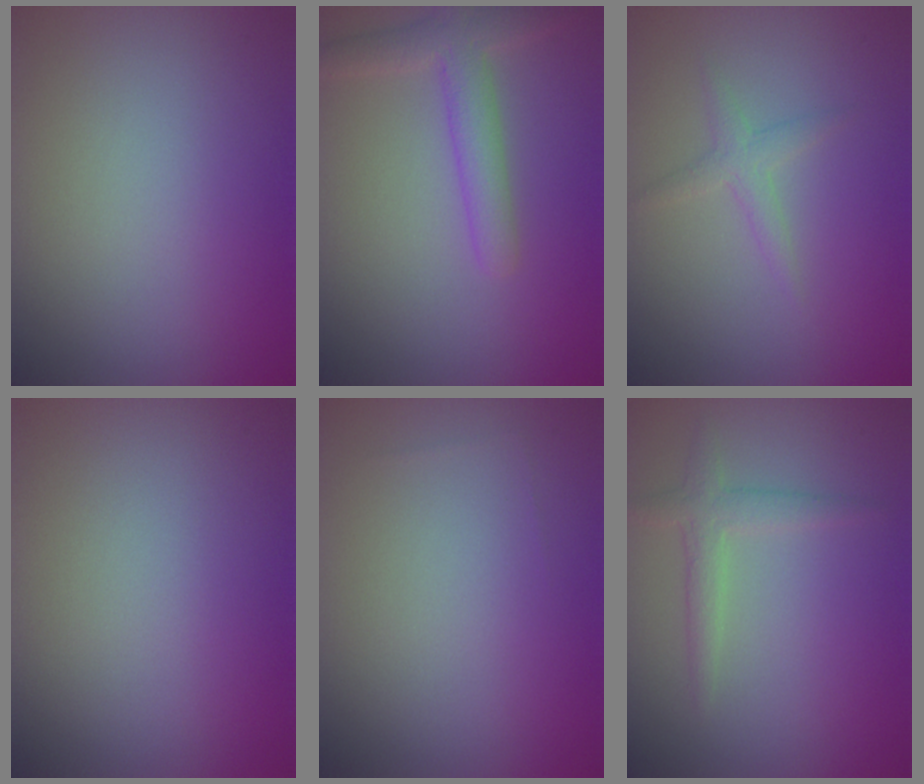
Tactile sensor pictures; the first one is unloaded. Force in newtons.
{"total": 3.5, "press": 3.5, "slide": 0.2}
{"total": 1.6, "press": 1.6, "slide": 0.1}
{"total": 0.0}
{"total": 0.0}
{"total": 2.1, "press": 2.1, "slide": 0.1}